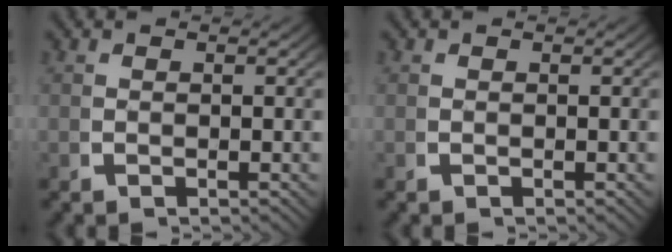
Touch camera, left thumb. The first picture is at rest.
{"total": 0.0}